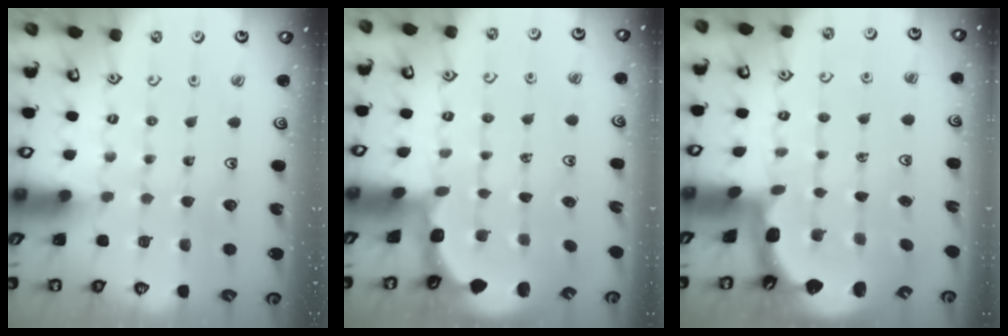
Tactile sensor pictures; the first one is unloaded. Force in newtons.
{"total": 1.7, "press": 1.4, "slide": 0.9}
{"total": 2.5, "press": 1.7, "slide": 1.8}